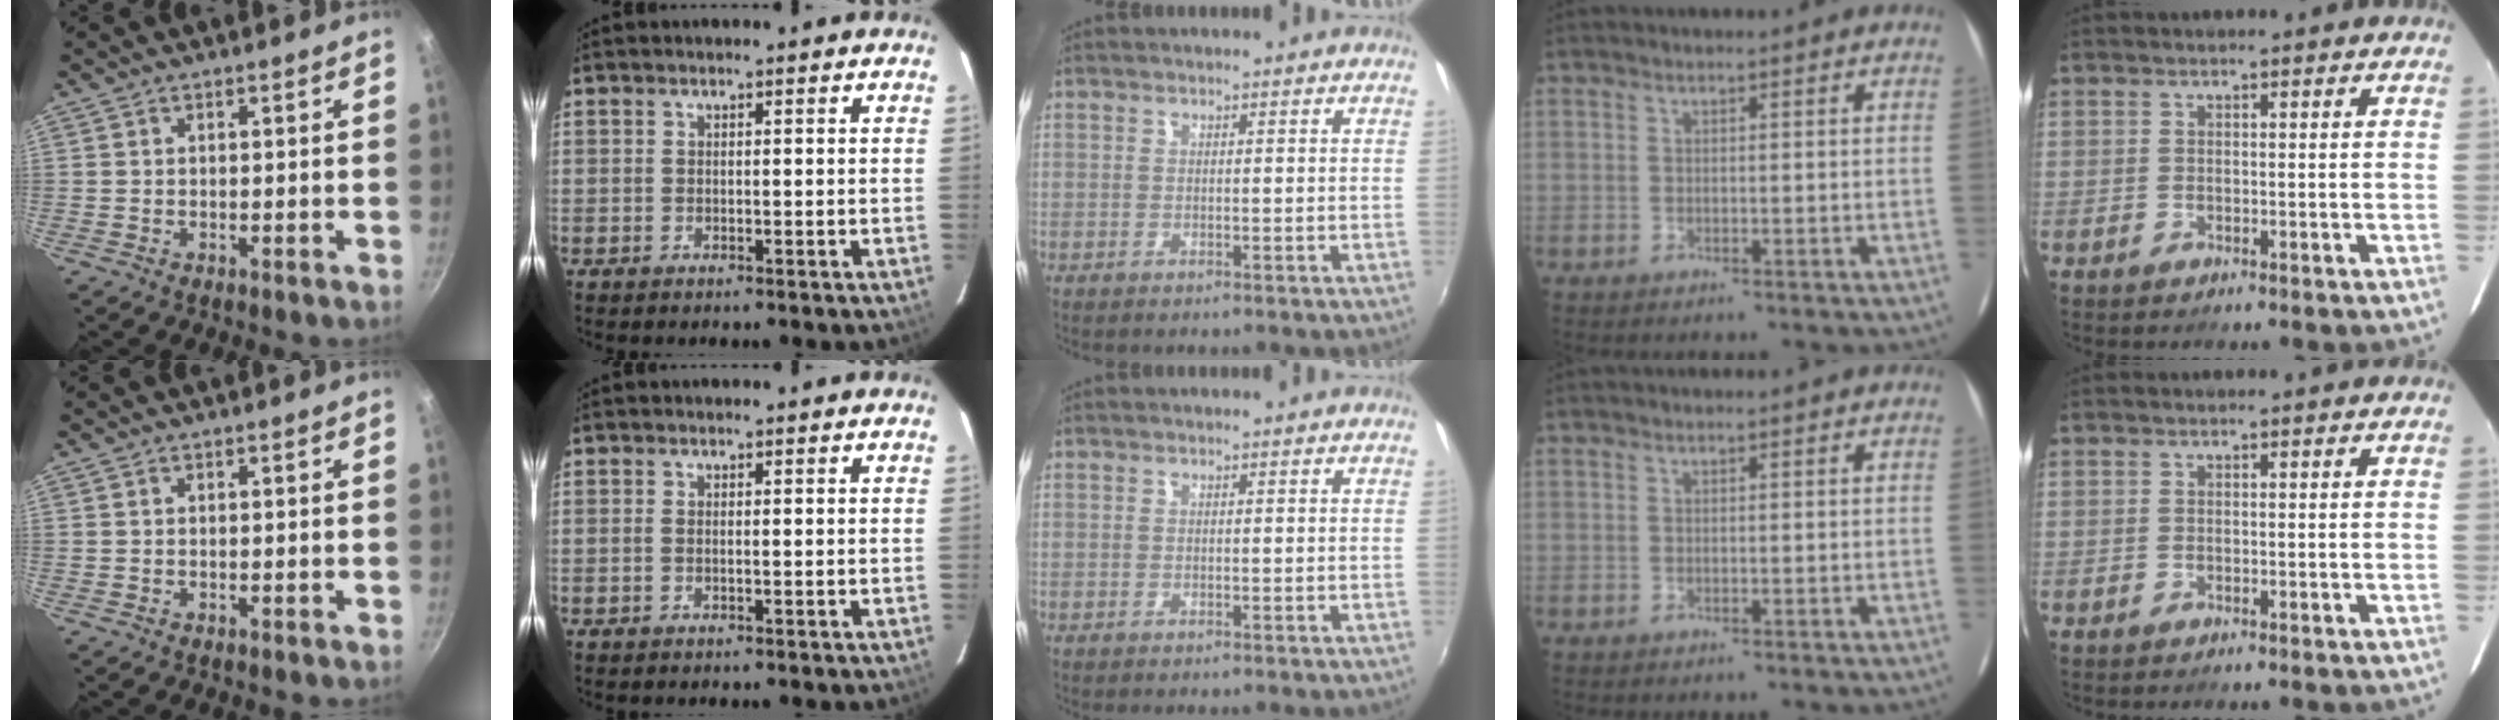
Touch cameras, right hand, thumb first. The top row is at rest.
{"index": {"total": 0.6, "force": [-0.1, -0.1, 0.6], "torque": [-0.012, 0.000, -0.003]}}